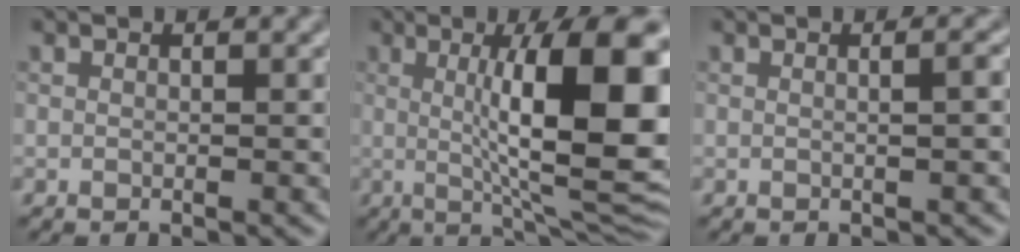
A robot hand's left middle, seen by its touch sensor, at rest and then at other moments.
{"total": 13.2, "force": [1.3, 3.0, 12.8], "torque": [-0.166, 0.005, 0.021]}
{"total": 2.4, "force": [0.3, 1.0, 2.2], "torque": [-0.013, 0.009, -0.006]}